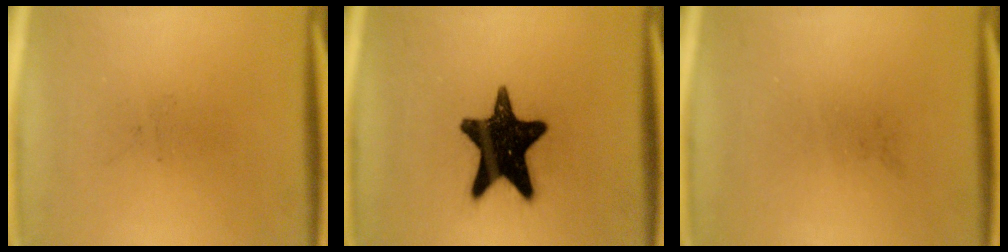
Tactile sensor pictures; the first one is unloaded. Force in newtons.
{"total": 17.1}
{"total": 0.0}